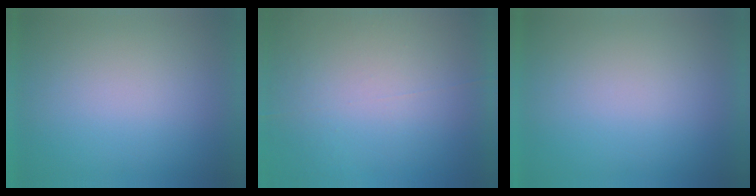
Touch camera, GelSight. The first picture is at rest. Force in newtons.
{"total": 7.0}
{"total": 0.0}